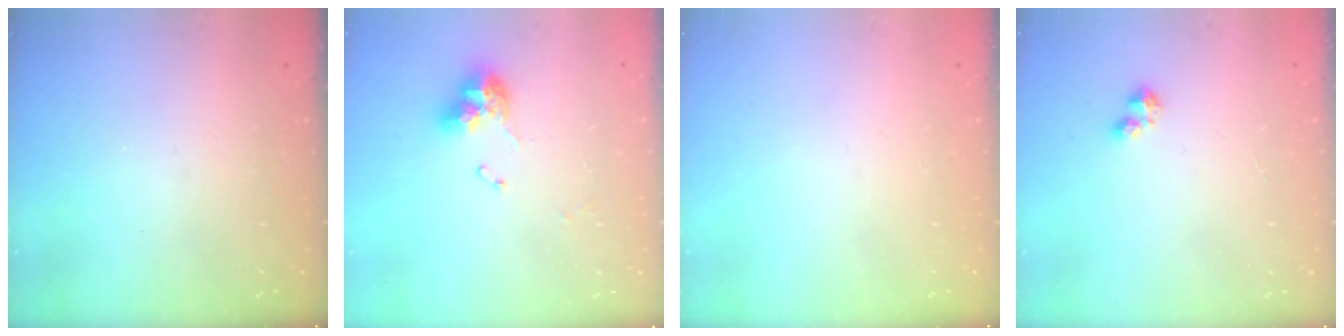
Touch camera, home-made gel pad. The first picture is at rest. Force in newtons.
{"total": 9.9, "press": 9.9, "slide": 1.0}
{"total": 0.0}
{"total": 2.3, "press": 2.3, "slide": 0.4}